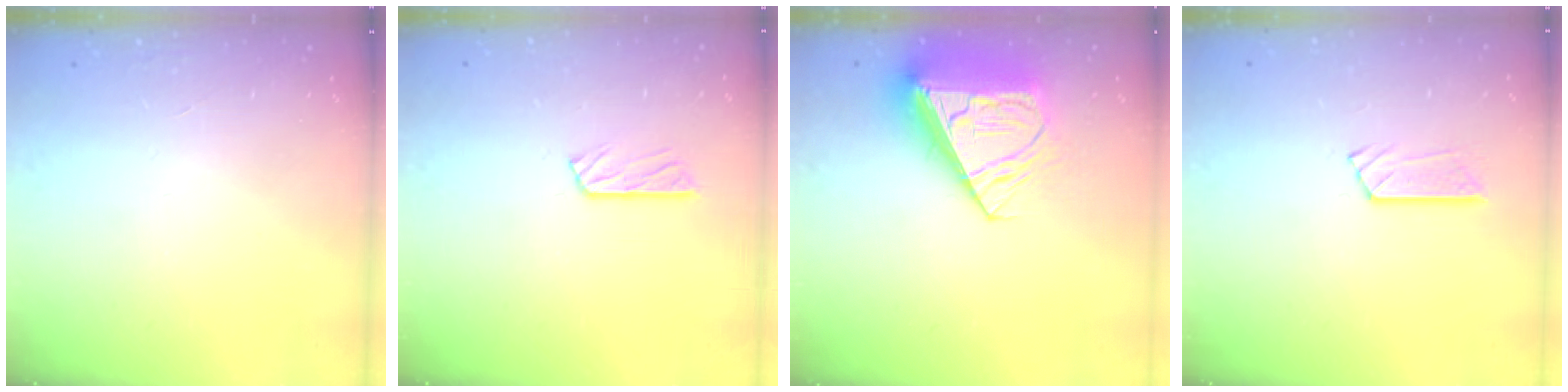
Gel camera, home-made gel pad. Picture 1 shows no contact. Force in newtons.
{"total": 5.8, "press": 5.8, "slide": 0.2}
{"total": 14.1, "press": 14.0, "slide": 1.9}
{"total": 4.8, "press": 4.8, "slide": 0.1}